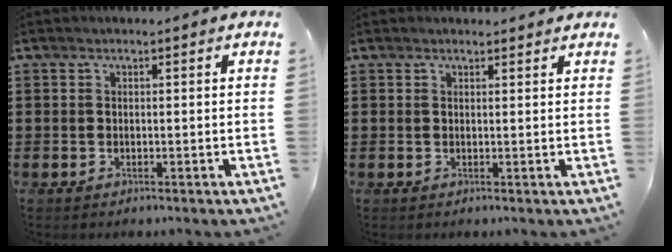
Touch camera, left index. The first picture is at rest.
{"total": 1.1, "force": [1.0, 0.1, 0.2], "torque": [-0.006, -0.001, 0.021]}